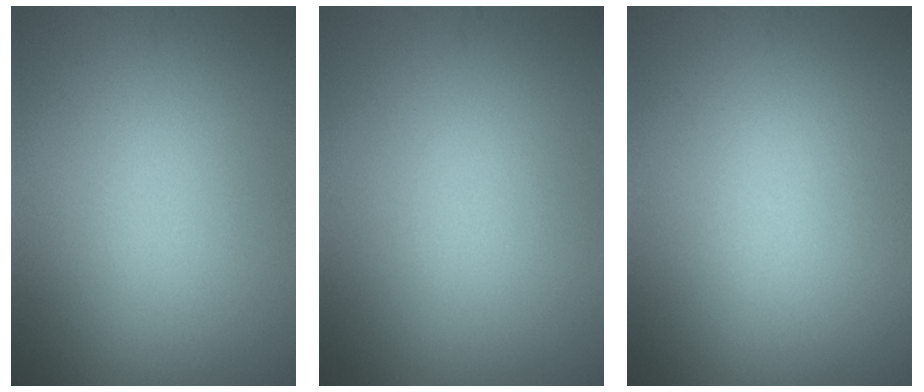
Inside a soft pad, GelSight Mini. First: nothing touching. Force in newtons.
{"total": 0.0}
{"total": 0.0}